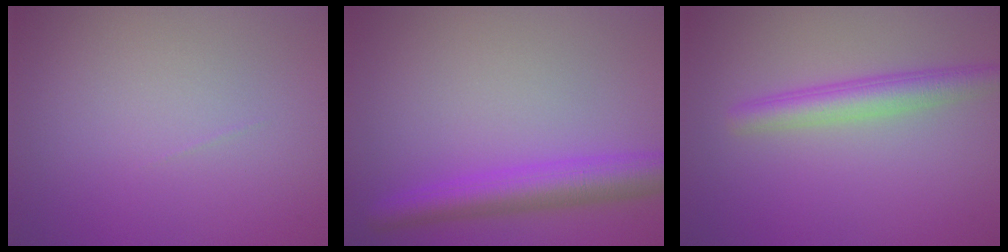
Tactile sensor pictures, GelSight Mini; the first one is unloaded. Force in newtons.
{"total": 4.9, "press": 4.9, "slide": 0.2}
{"total": 3.3, "press": 3.3, "slide": 0.1}